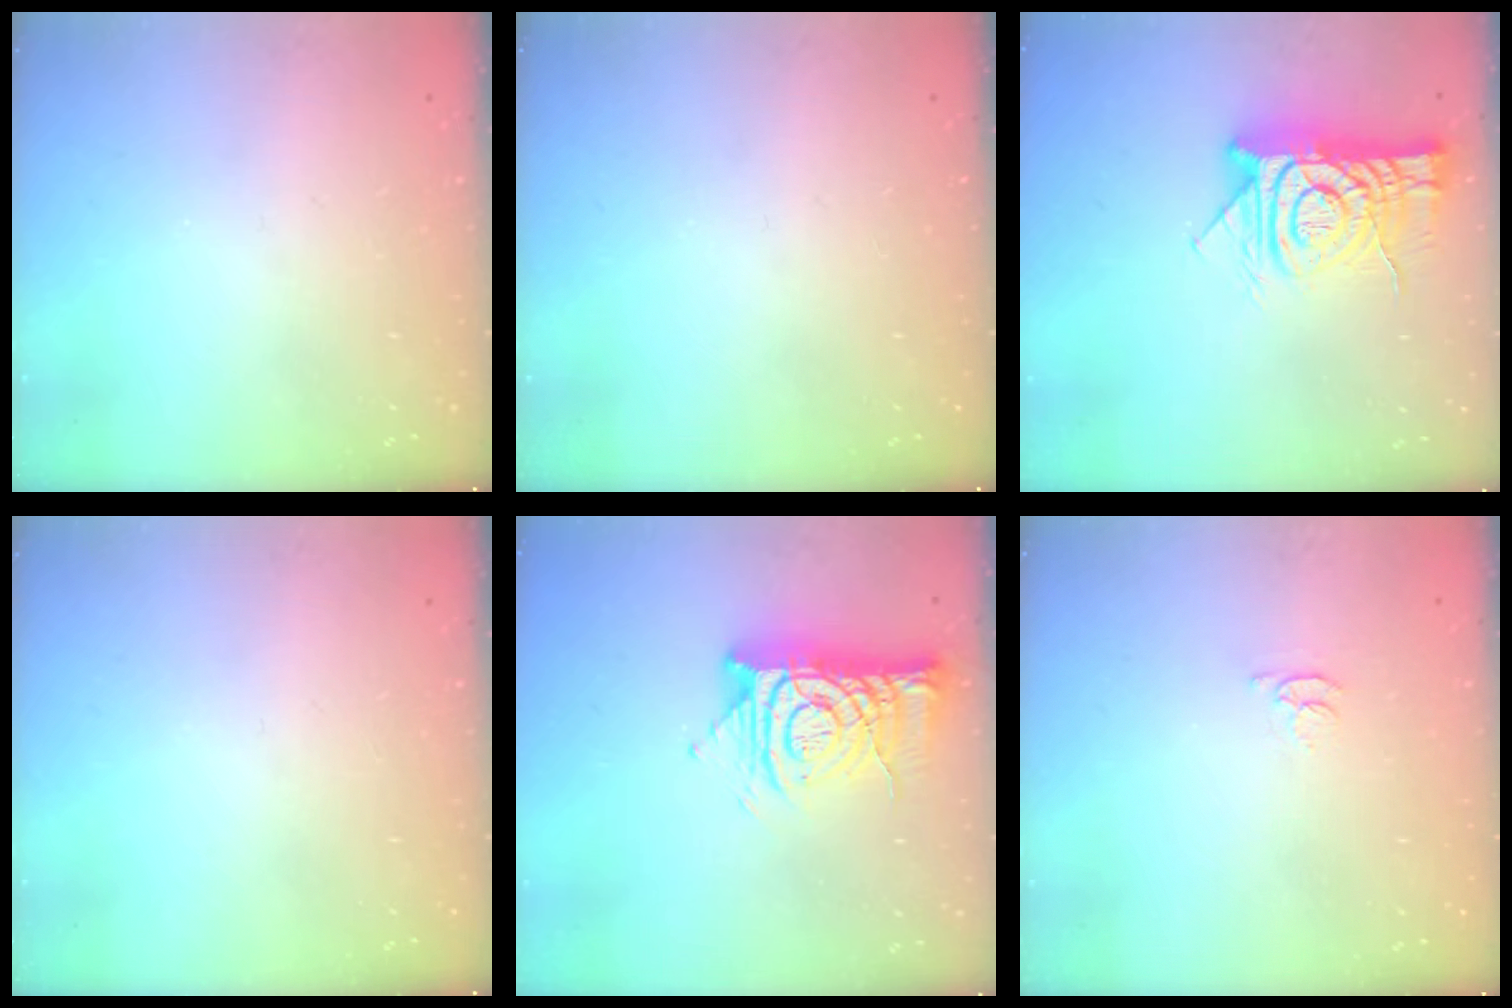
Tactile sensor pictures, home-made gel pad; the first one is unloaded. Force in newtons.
{"total": 0.0}
{"total": 15.9, "press": 15.9, "slide": 0.8}
{"total": 0.0}
{"total": 13.4, "press": 13.4, "slide": 1.3}
{"total": 2.8, "press": 2.8, "slide": 0.4}